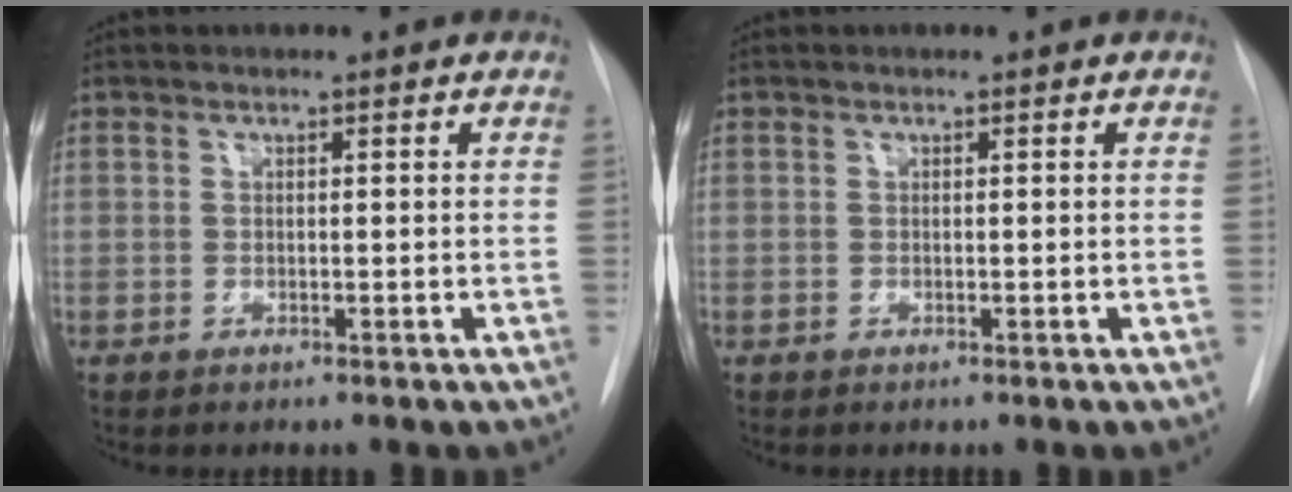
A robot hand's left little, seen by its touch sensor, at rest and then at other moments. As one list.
[{"total": 0.0}]